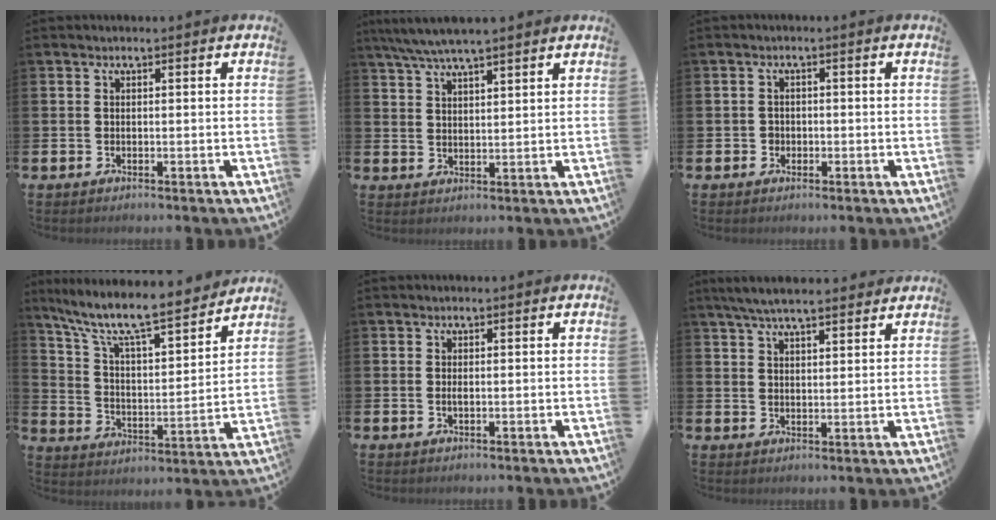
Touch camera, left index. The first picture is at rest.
{"total": 5.4, "force": [5.0, 0.4, 2.1], "torque": [-0.061, -0.012, 0.092]}
{"total": 1.4, "force": [-0.4, 1.3, 0.3], "torque": [-0.008, 0.007, -0.010]}
{"total": 9.4, "force": [8.4, 1.2, 4.2], "torque": [-0.112, -0.062, 0.137]}
{"total": 0.5, "force": [0.0, 0.1, 0.5], "torque": [-0.010, 0.000, 0.000]}
{"total": 5.7, "force": [5.3, 0.9, 2.1], "torque": [-0.052, -0.013, 0.096]}